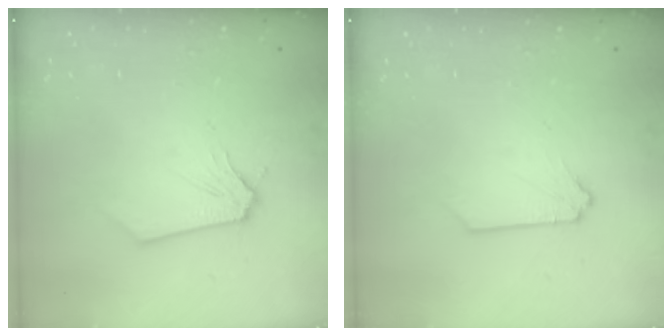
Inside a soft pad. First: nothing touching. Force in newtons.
{"total": 0.0}